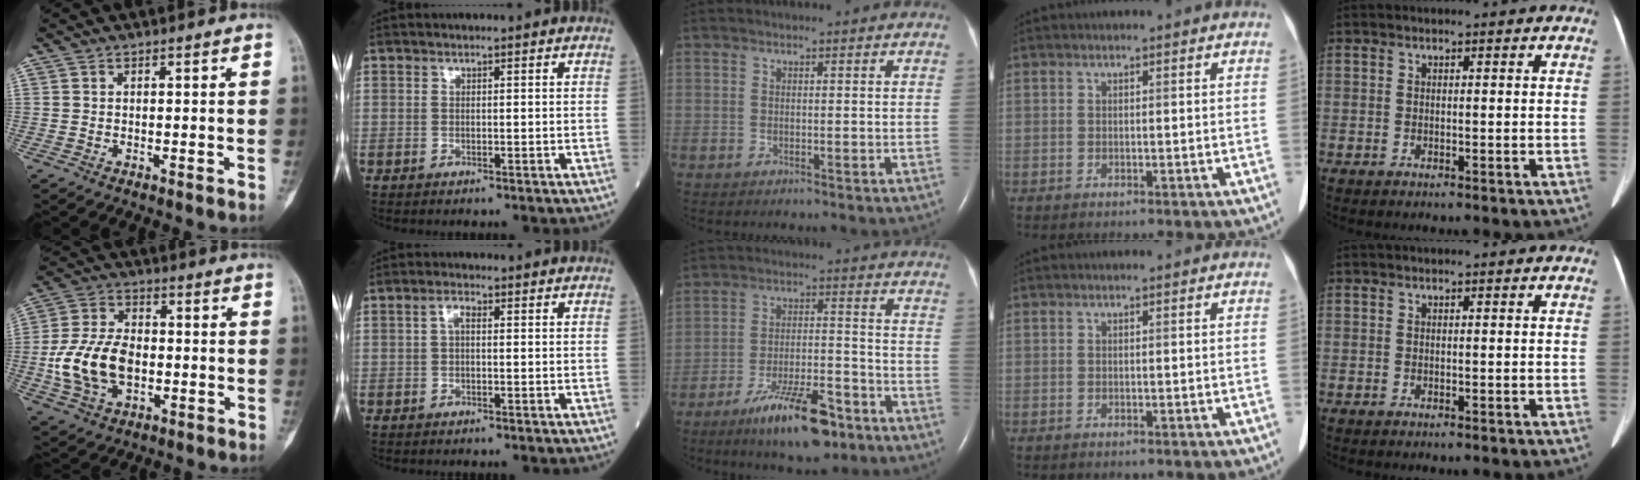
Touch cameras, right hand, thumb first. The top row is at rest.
{"thumb": {"total": 13.9, "force": [-2.1, 9.0, 10.4], "torque": [-0.196, 0.017, -0.036]}, "index": {"total": 1.8, "force": [0.3, 0.7, 1.7], "torque": [-0.033, 0.007, 0.005]}, "middle": {"total": 12.0, "force": [-8.0, 3.0, 8.5], "torque": [-0.146, -0.006, -0.132]}}